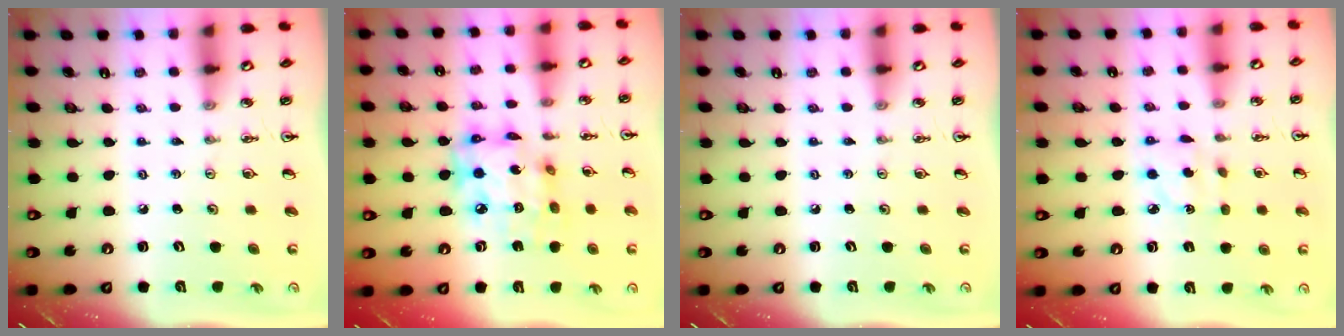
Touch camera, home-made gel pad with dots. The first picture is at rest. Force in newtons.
{"total": 14.3, "press": 14.3, "slide": 1.5}
{"total": 0.0}
{"total": 3.7, "press": 3.7, "slide": 0.3}